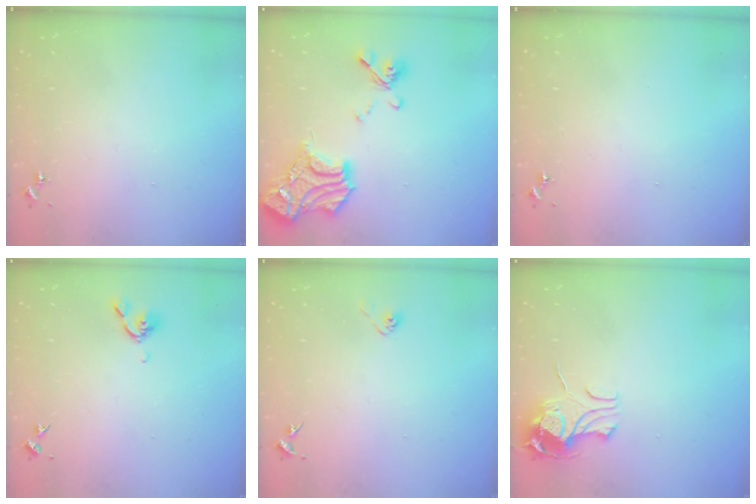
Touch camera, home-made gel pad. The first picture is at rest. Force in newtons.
{"total": 22.9, "press": 22.8, "slide": 2.3}
{"total": 0.0}
{"total": 5.6, "press": 5.5, "slide": 1.0}
{"total": 2.9, "press": 2.8, "slide": 0.8}
{"total": 10.8, "press": 10.8, "slide": 1.2}